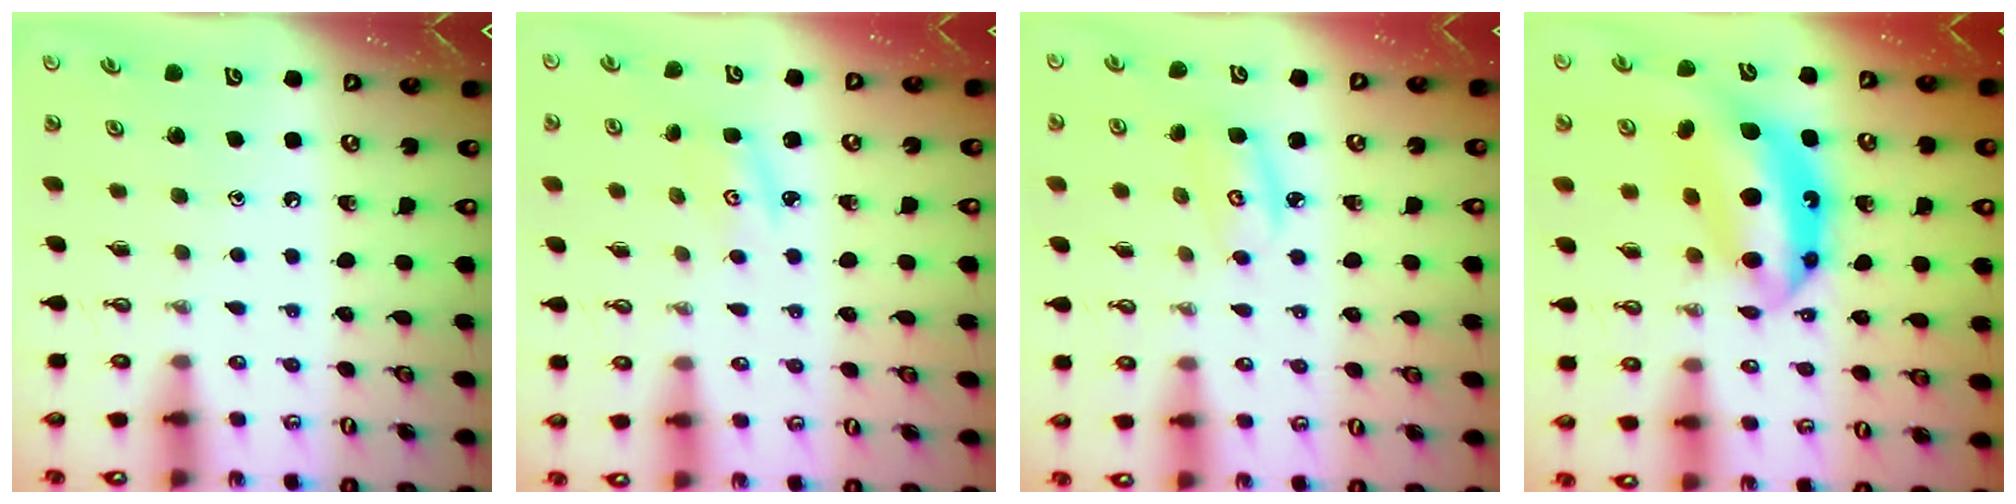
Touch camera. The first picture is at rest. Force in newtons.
{"total": 3.0, "press": 2.9, "slide": 0.4}
{"total": 3.7, "press": 3.7, "slide": 0.3}
{"total": 13.1, "press": 13.1, "slide": 0.9}